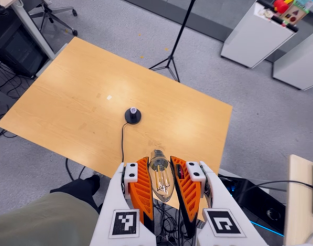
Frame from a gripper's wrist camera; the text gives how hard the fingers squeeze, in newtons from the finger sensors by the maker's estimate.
{"total": 20.6, "left": 21.7, "right": 19.4}